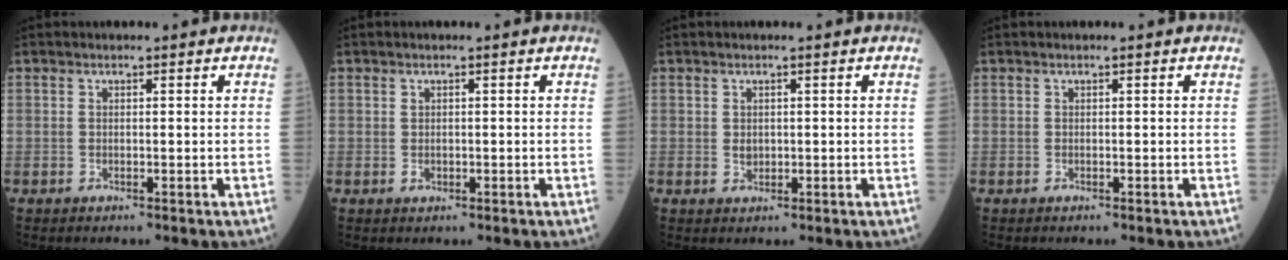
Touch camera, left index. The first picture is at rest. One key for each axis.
{"total": 0.8, "fx": -0.1, "fy": 0.7, "fz": 0.3, "tx": -0.005, "ty": 0.000, "tz": 0.000}
{"total": 1.2, "fx": 0.2, "fy": 1.0, "fz": 0.7, "tx": -0.014, "ty": -0.001, "tz": 0.006}
{"total": 0.0}